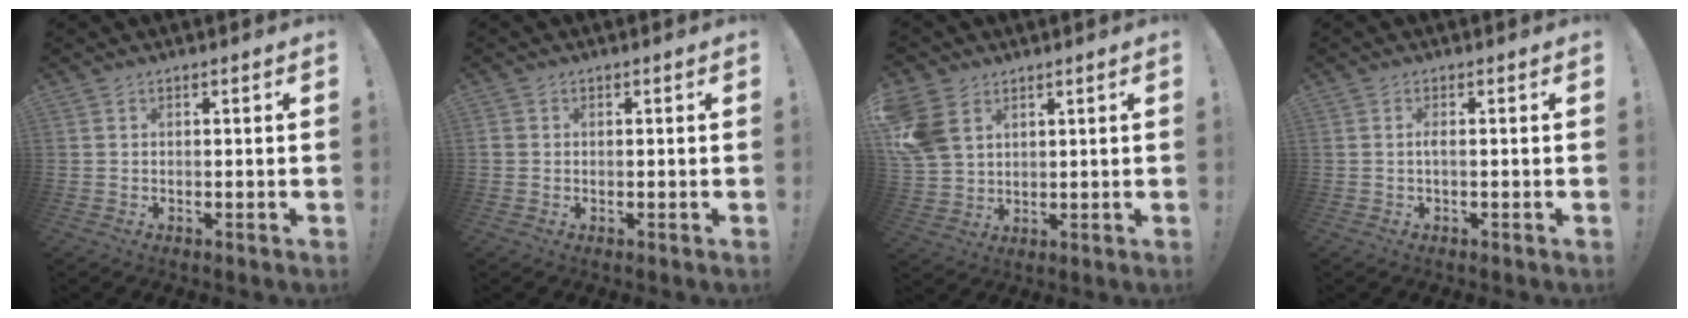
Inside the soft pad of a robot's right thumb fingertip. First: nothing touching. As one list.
[{"total": 1.1, "force": [0.0, 1.0, 0.4], "torque": [-0.013, 0.006, 0.001]}, {"total": 10.3, "force": [4.3, 7.7, 5.3], "torque": [-0.119, -0.005, 0.092]}, {"total": 1.4, "force": [-0.4, 0.2, 1.4], "torque": [-0.027, 0.003, -0.007]}]